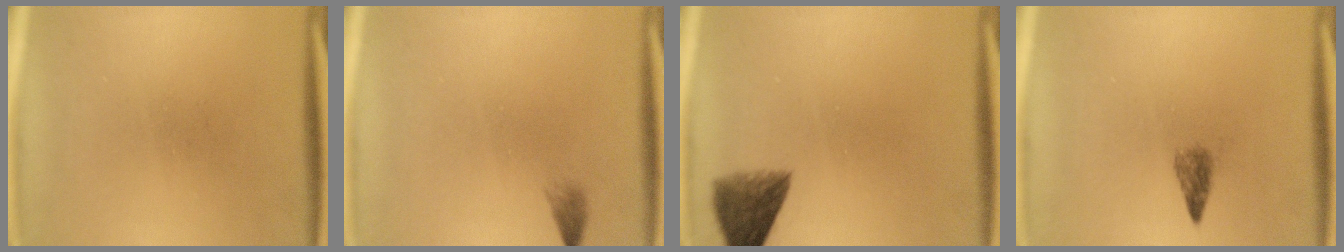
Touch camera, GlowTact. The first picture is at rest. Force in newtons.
{"total": 1.0}
{"total": 5.7}
{"total": 1.8}